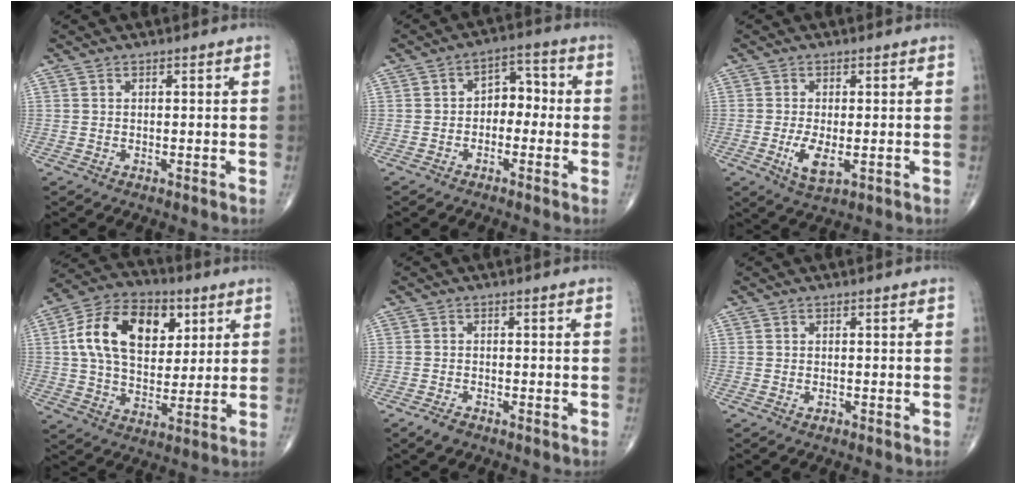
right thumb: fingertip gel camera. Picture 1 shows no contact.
{"total": 5.7, "force": [-1.0, 4.1, 3.9], "torque": [-0.030, 0.030, -0.029]}
{"total": 5.0, "force": [-1.2, 2.1, 4.3], "torque": [-0.081, -0.010, -0.016]}
{"total": 18.1, "force": [5.2, 11.6, 12.8], "torque": [-0.196, 0.001, 0.086]}
{"total": 2.3, "force": [-1.7, 1.1, 1.2], "torque": [-0.024, 0.003, -0.028]}
{"total": 0.7, "force": [-0.5, 0.4, 0.4], "torque": [-0.005, 0.003, -0.007]}